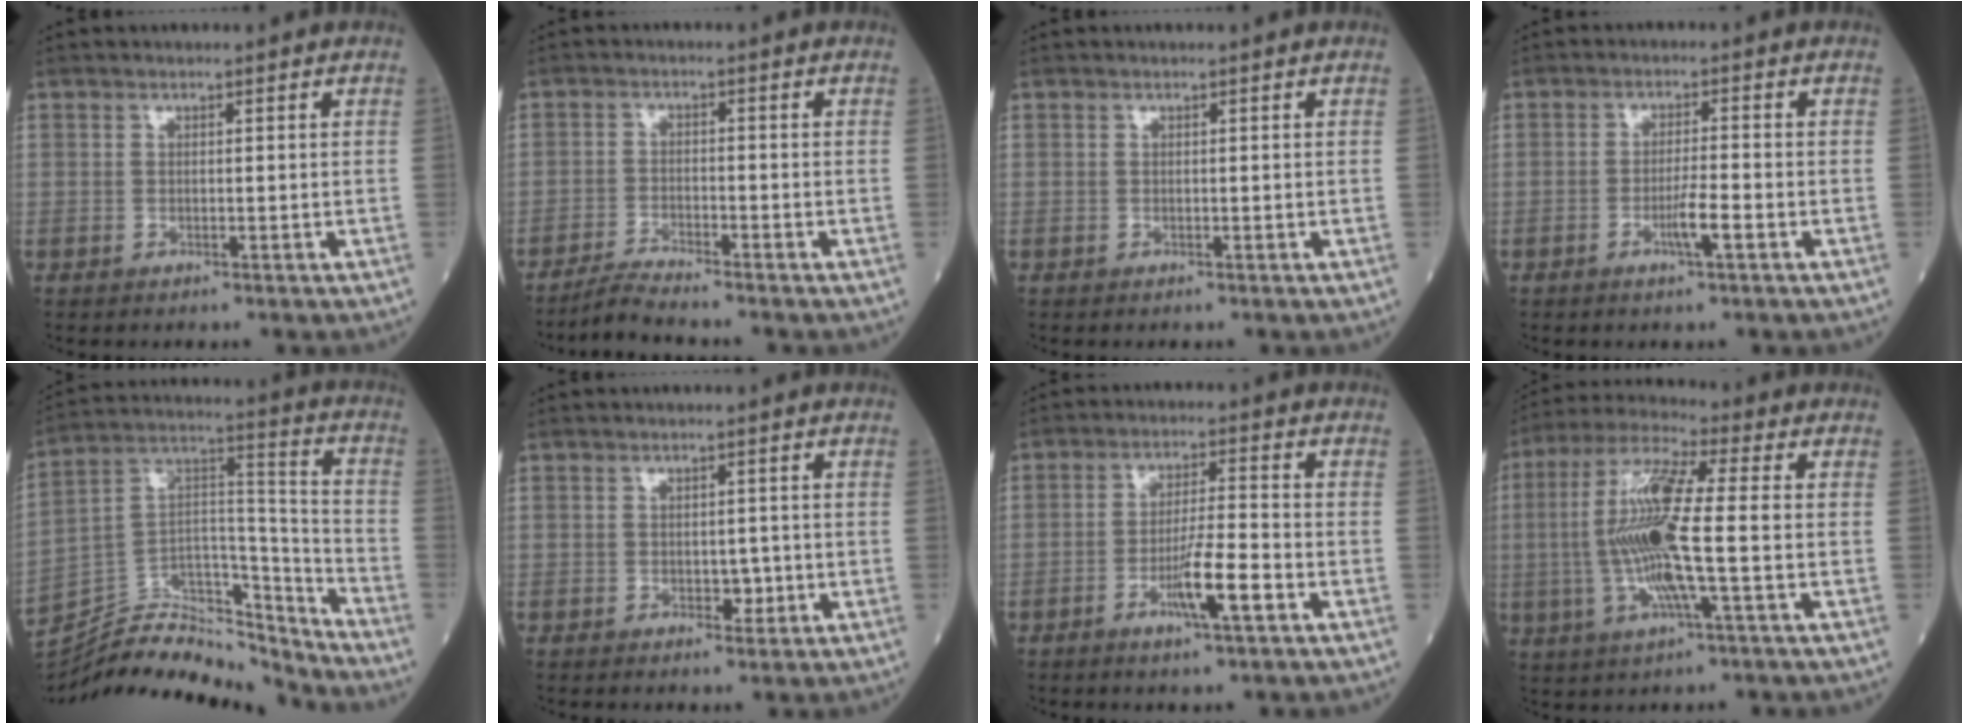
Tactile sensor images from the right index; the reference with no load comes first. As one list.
[{"total": 3.7, "force": [-3.6, -0.8, 0.8], "torque": [-0.020, -0.020, -0.071]}, {"total": 0.0}, {"total": 3.9, "force": [-1.6, 0.0, 3.5], "torque": [-0.066, -0.004, -0.031]}, {"total": 21.5, "force": [-20.7, 4.2, 4.3], "torque": [-0.094, 0.049, -0.344]}, {"total": 2.3, "force": [-0.4, 1.4, 1.7], "torque": [-0.019, 0.001, -0.003]}, {"total": 7.3, "force": [-3.1, 0.3, 6.6], "torque": [-0.122, -0.005, -0.056]}, {"total": 14.2, "force": [-1.2, 1.1, 14.2], "torque": [-0.291, 0.005, -0.031]}]